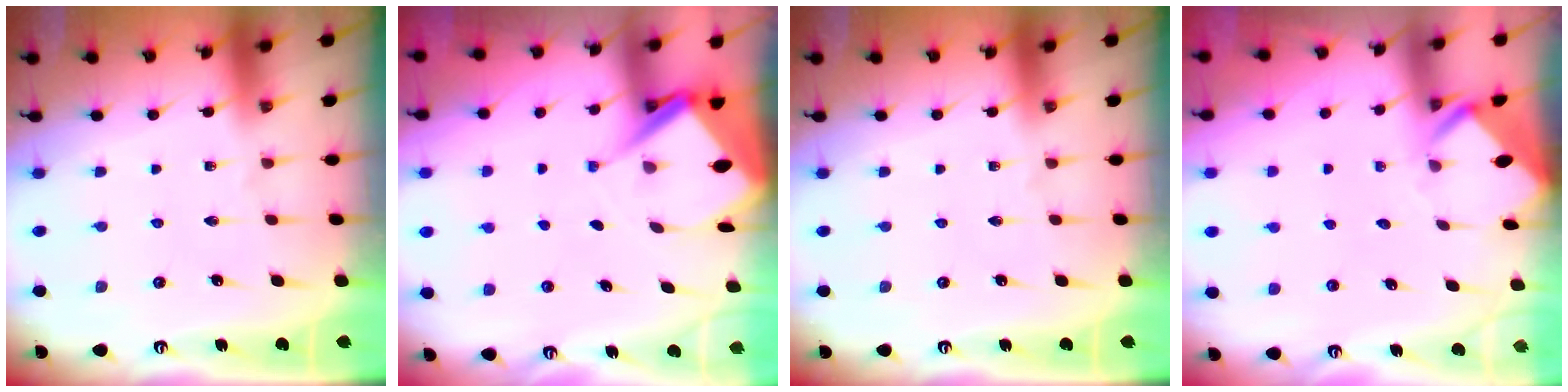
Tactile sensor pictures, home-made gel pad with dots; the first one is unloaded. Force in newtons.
{"total": 6.8, "press": 6.8, "slide": 0.7}
{"total": 0.0}
{"total": 3.6, "press": 3.6, "slide": 0.3}